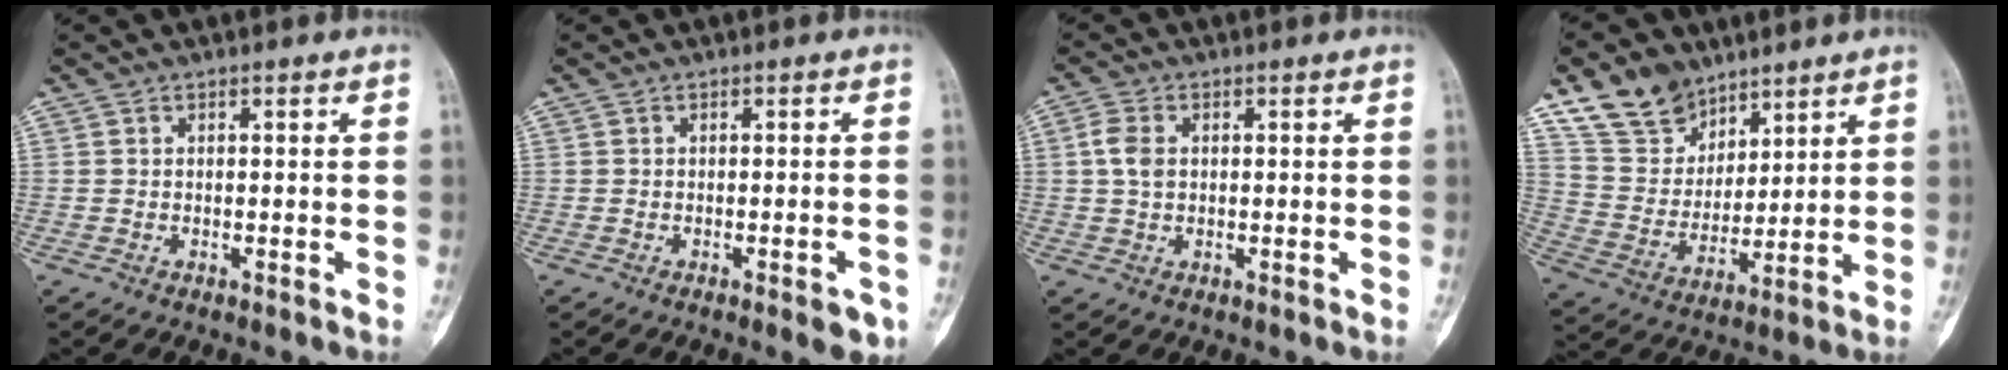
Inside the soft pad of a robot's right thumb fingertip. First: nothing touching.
{"total": 3.4, "force": [-1.7, 1.1, 2.7], "torque": [-0.026, 0.004, -0.018]}
{"total": 3.6, "force": [0.5, 2.4, 2.7], "torque": [-0.060, 0.003, 0.005]}
{"total": 13.1, "force": [9.3, 8.4, 3.6], "torque": [-0.034, -0.047, 0.189]}